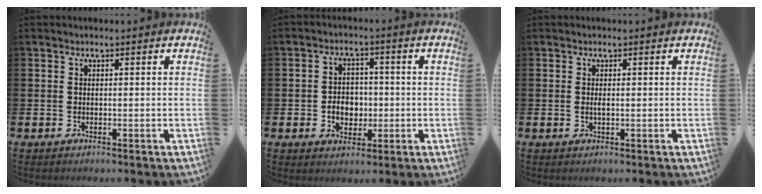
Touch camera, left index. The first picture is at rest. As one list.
[{"total": 4.1, "force": [-0.7, 3.4, 2.1], "torque": [-0.034, 0.003, -0.021]}, {"total": 0.7, "force": [0.1, 0.2, 0.6], "torque": [-0.021, 0.003, 0.003]}]